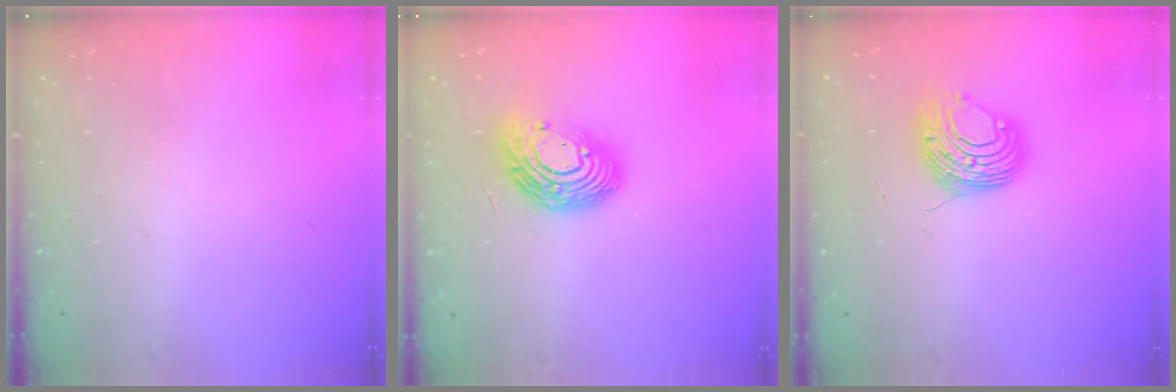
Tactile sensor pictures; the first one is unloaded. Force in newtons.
{"total": 13.7, "press": 13.7, "slide": 0.5}
{"total": 9.7, "press": 9.7, "slide": 0.6}